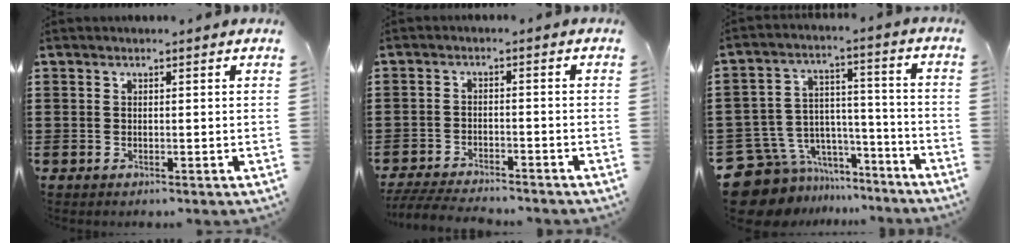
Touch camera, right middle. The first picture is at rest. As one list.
[{"total": 4.4, "force": [-4.3, 0.5, 0.9], "torque": [-0.027, -0.005, -0.091]}, {"total": 9.3, "force": [-7.4, 5.5, 1.1], "torque": [-0.055, 0.007, -0.141]}]